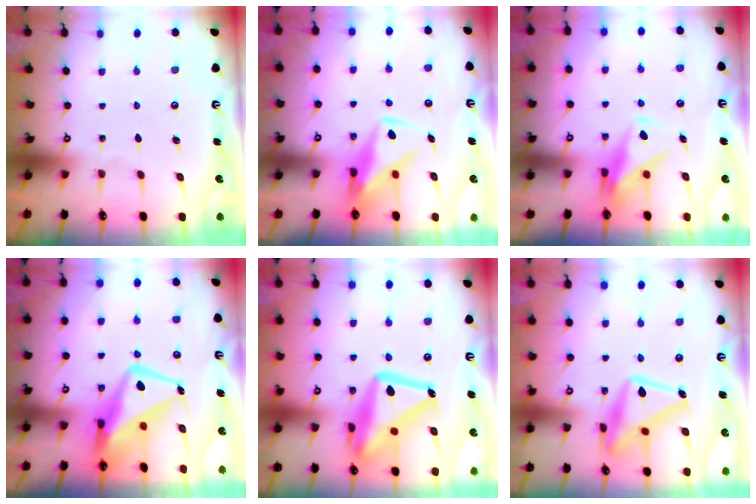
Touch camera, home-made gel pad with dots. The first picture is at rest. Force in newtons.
{"total": 11.1, "press": 11.1, "slide": 1.0}
{"total": 8.8, "press": 8.8, "slide": 0.8}
{"total": 14.1, "press": 14.0, "slide": 1.7}
{"total": 20.8, "press": 20.7, "slide": 1.8}
{"total": 16.1, "press": 16.0, "slide": 0.7}